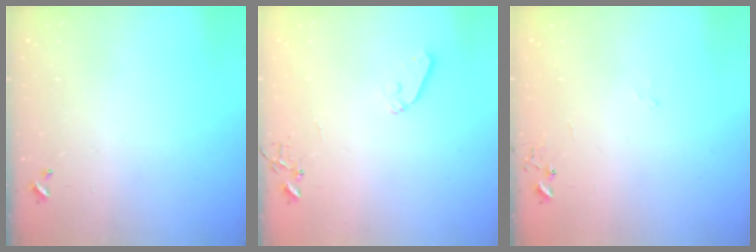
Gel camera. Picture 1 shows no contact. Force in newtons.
{"total": 6.5, "press": 6.5, "slide": 0.6}
{"total": 5.8, "press": 5.8, "slide": 0.7}